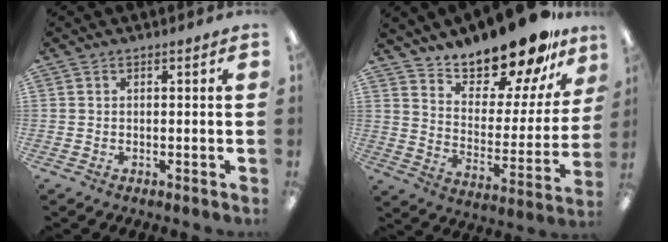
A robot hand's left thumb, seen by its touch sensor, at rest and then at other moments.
{"total": 18.5, "force": [16.7, 4.9, 6.4], "torque": [-0.112, -0.129, 0.286]}